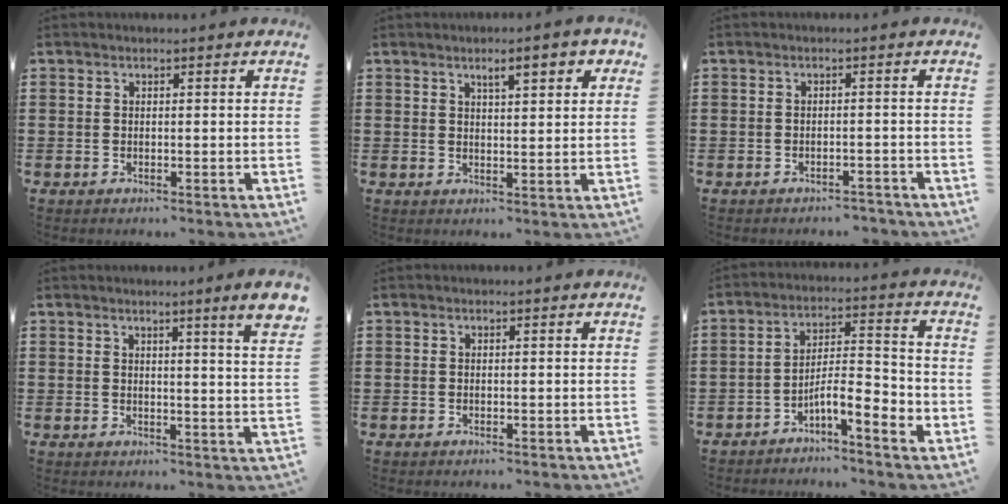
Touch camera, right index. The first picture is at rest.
{"total": 3.9, "force": [2.3, 0.9, 3.0], "torque": [-0.048, 0.000, 0.033]}
{"total": 1.8, "force": [-1.8, 0.3, 0.3], "torque": [-0.011, -0.001, -0.036]}
{"total": 4.4, "force": [3.1, -0.8, 3.1], "torque": [-0.052, -0.018, 0.048]}
{"total": 0.0}
{"total": 6.7, "force": [-3.8, 1.4, 5.3], "torque": [-0.090, 0.004, -0.069]}